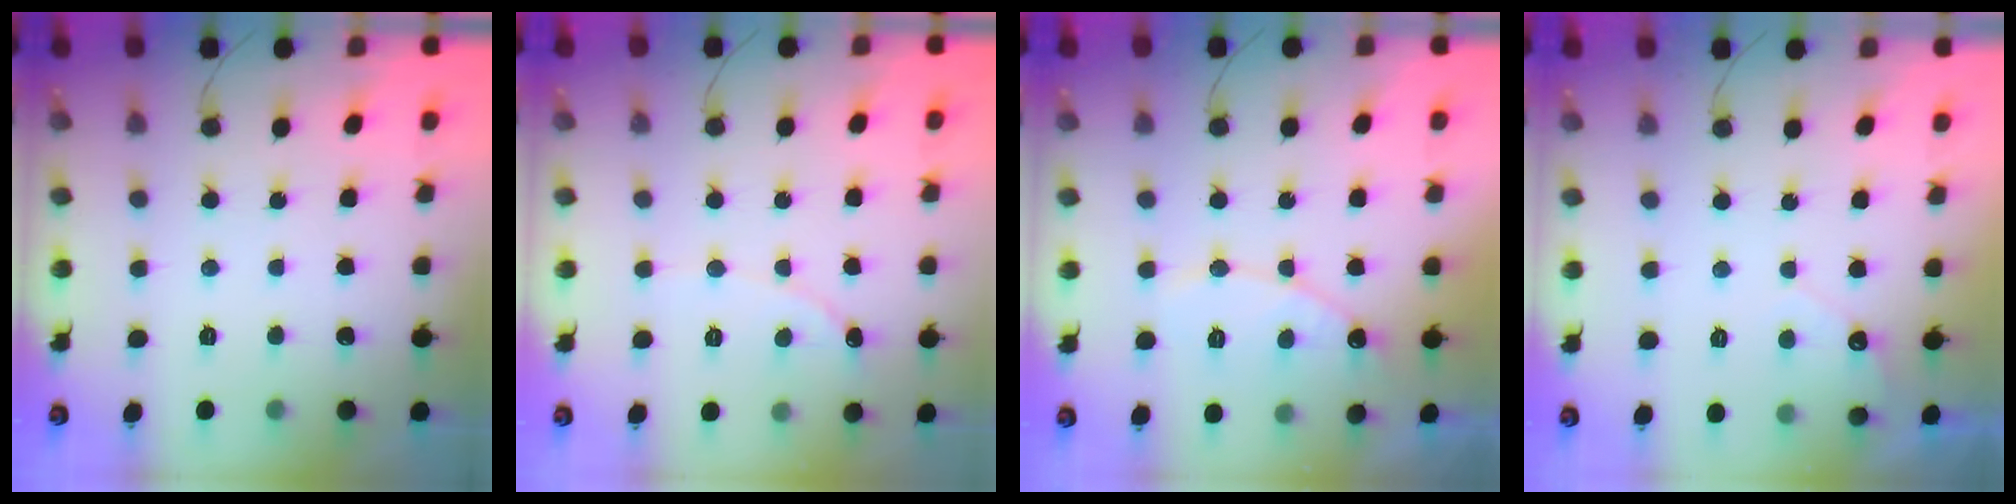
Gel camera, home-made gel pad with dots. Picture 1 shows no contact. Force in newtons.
{"total": 1.0, "press": 1.0, "slide": 0.1}
{"total": 9.5, "press": 9.4, "slide": 0.9}
{"total": 3.4, "press": 3.4, "slide": 0.1}